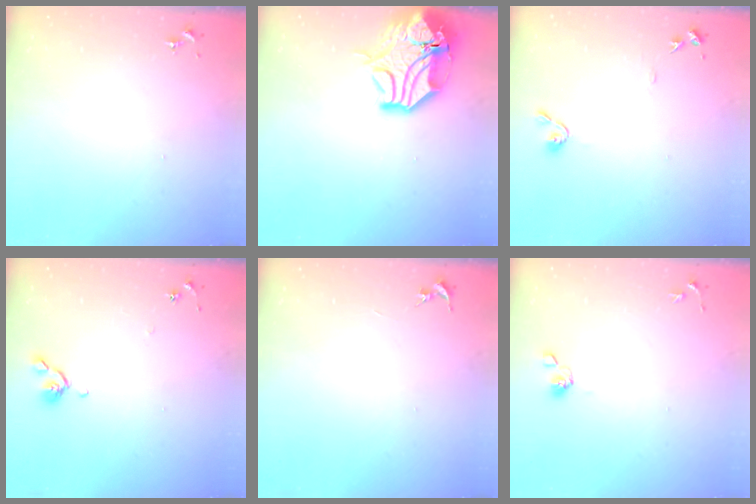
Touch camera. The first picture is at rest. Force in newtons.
{"total": 15.5, "press": 15.2, "slide": 2.5}
{"total": 6.2, "press": 6.2, "slide": 0.6}
{"total": 5.3, "press": 5.2, "slide": 1.2}
{"total": 0.0}
{"total": 5.5, "press": 5.2, "slide": 1.8}